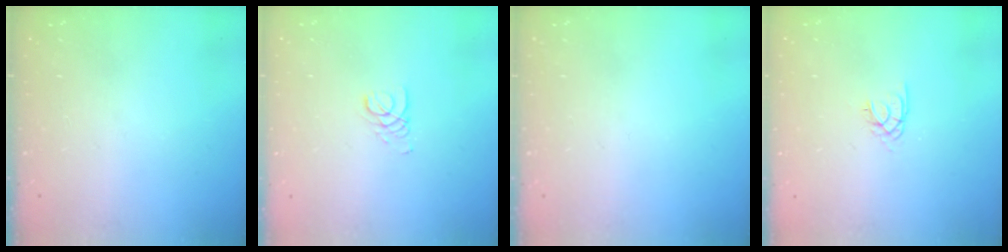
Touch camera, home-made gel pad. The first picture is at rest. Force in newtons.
{"total": 2.1, "press": 2.1, "slide": 0.2}
{"total": 0.0}
{"total": 2.0, "press": 2.0, "slide": 0.3}